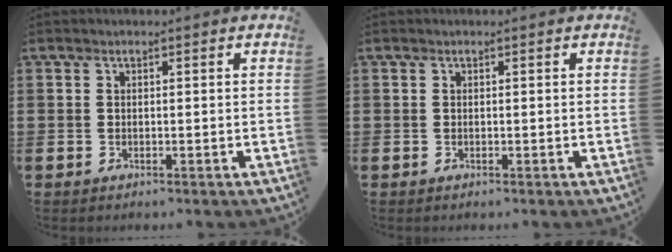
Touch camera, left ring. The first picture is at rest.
{"total": 0.0}